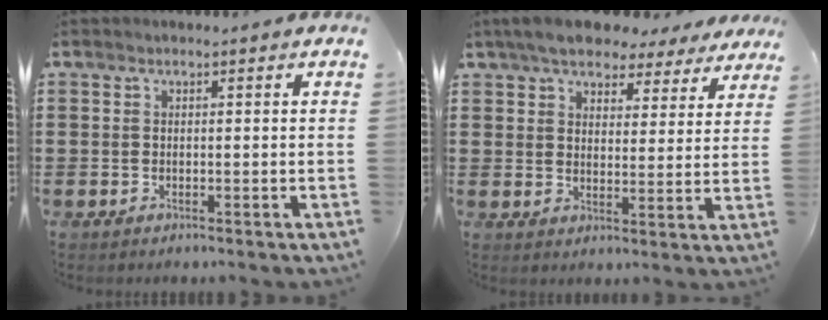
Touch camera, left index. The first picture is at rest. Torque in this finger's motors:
{"motor_torque": [2.14, 0.00, 1.05, 0.21]}